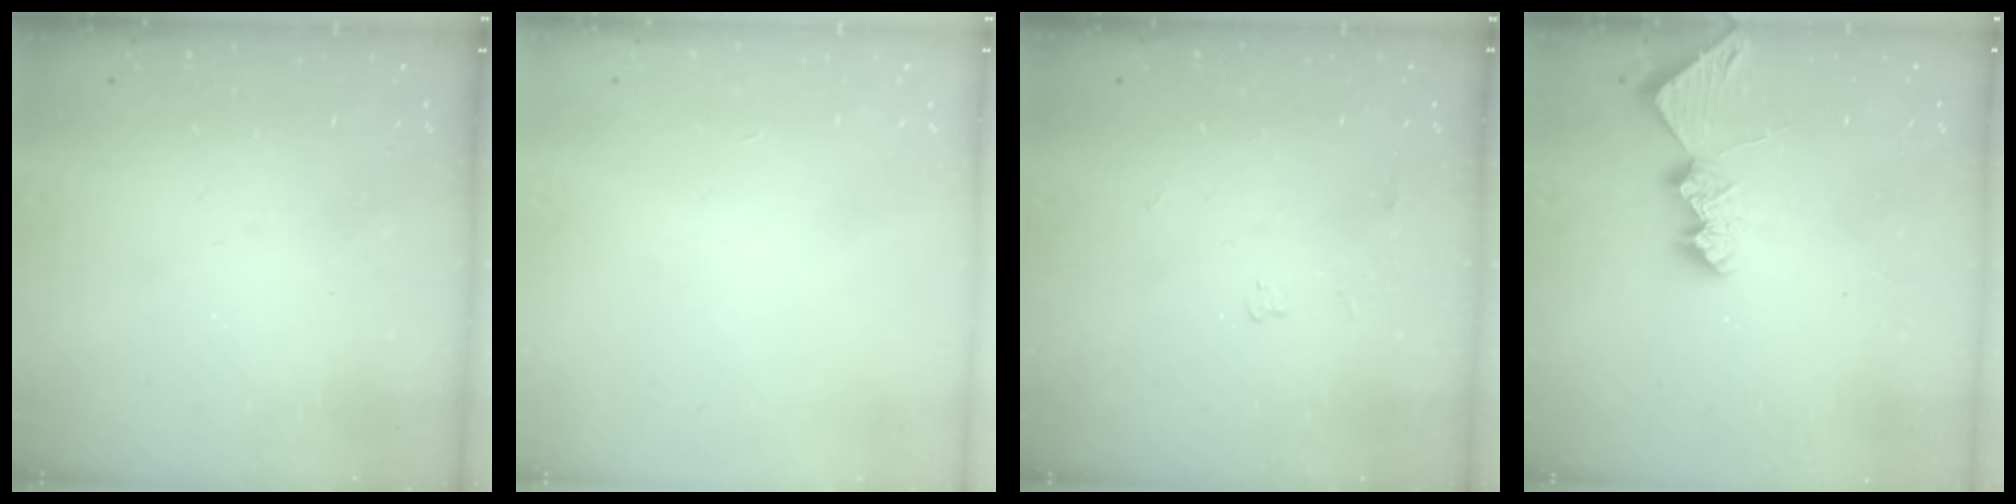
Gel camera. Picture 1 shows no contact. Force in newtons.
{"total": 0.0}
{"total": 3.2, "press": 3.2, "slide": 0.5}
{"total": 10.0, "press": 10.0, "slide": 0.9}